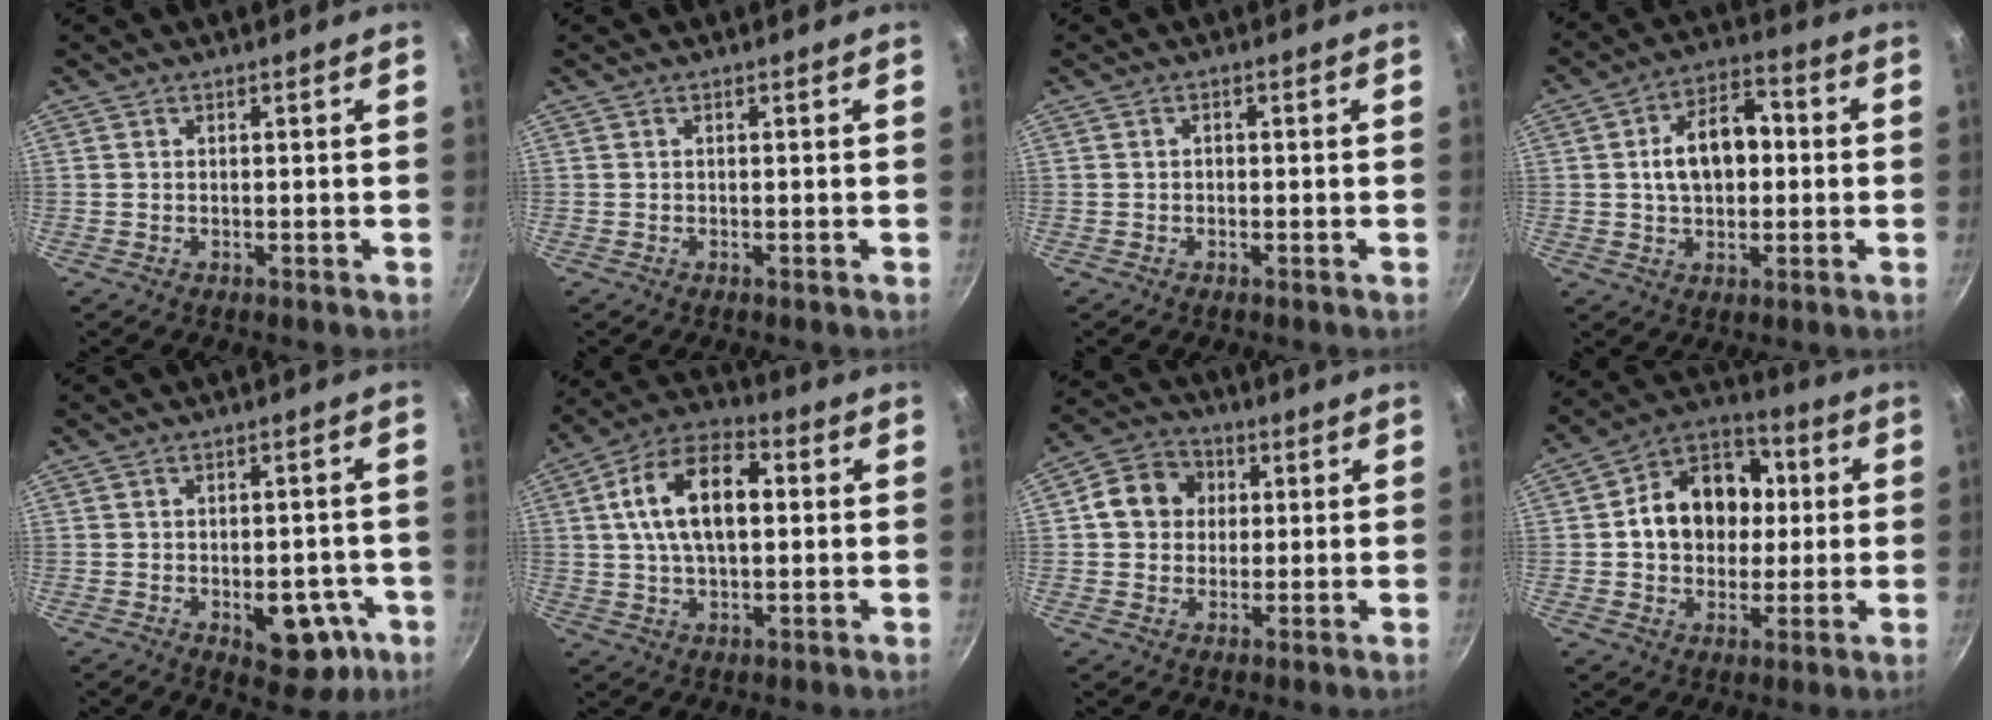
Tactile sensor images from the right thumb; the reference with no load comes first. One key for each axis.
{"total": 0.0}
{"total": 0.6, "fx": -0.1, "fy": 0.5, "fz": 0.4, "tx": -0.002, "ty": 0.004, "tz": -0.003}
{"total": 11.9, "fx": 0.8, "fy": 7.4, "fz": 9.2, "tx": -0.131, "ty": 0.023, "tz": 0.008}
{"total": 9.1, "fx": -3.5, "fy": 5.2, "fz": 6.6, "tx": -0.058, "ty": 0.021, "tz": -0.032}
{"total": 15.1, "fx": 2.5, "fy": 8.3, "fz": 12.4, "tx": -0.215, "ty": 0.023, "tz": 0.038}
{"total": 9.6, "fx": 1.4, "fy": 8.3, "fz": 4.5, "tx": -0.052, "ty": 0.011, "tz": 0.012}
{"total": 15.9, "fx": 1.5, "fy": 12.1, "fz": 10.2, "tx": -0.113, "ty": 0.021, "tz": 0.017}